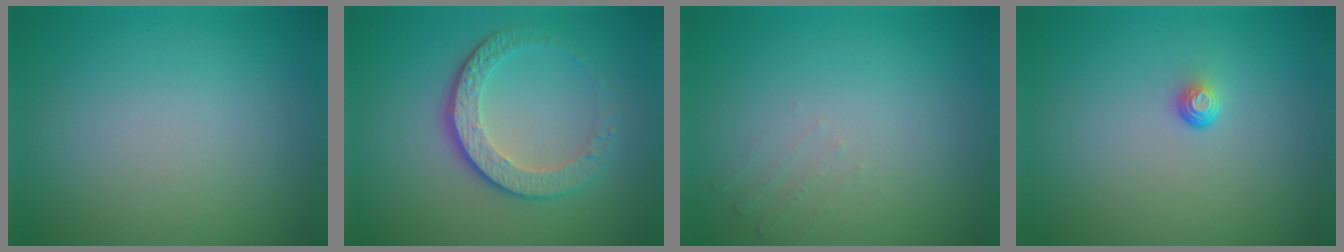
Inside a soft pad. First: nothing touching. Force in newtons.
{"total": 4.3, "press": 3.1, "slide": 3.0}
{"total": 0.8, "press": 0.8, "slide": 0.2}
{"total": 1.0, "press": 0.6, "slide": 0.8}